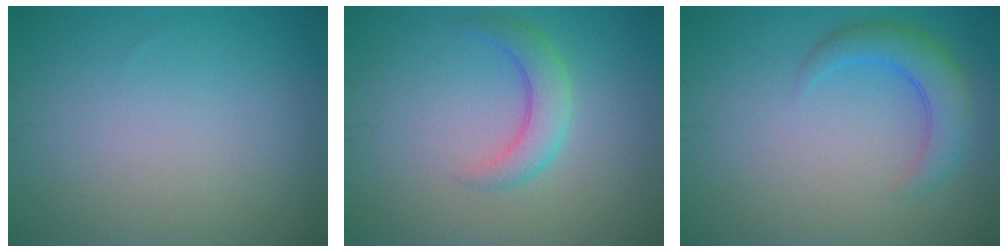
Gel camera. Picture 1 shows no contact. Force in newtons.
{"total": 2.9, "press": 2.9, "slide": 0.1}
{"total": 3.4, "press": 3.4, "slide": 0.2}